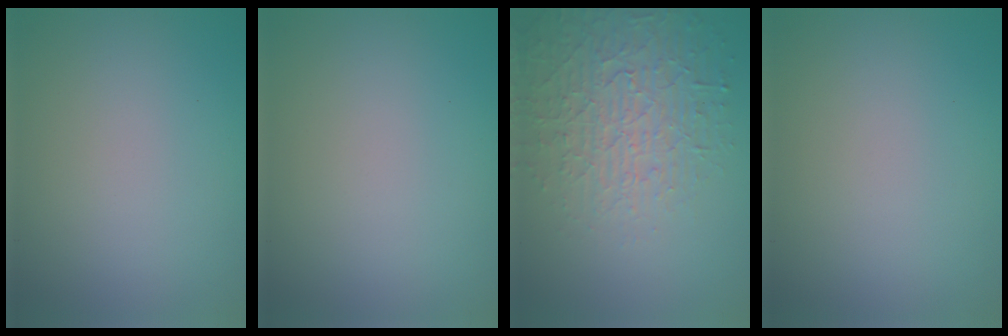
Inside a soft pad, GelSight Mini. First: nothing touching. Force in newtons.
{"total": 0.0}
{"total": 4.9, "press": 4.8, "slide": 1.3}
{"total": 0.0}